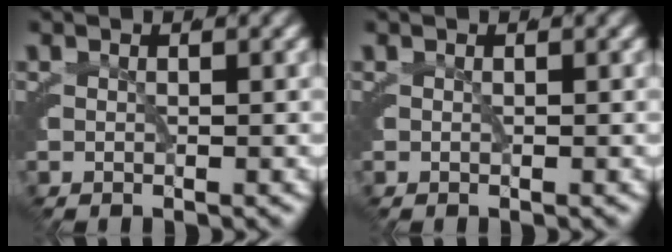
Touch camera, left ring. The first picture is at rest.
{"total": 0.0}